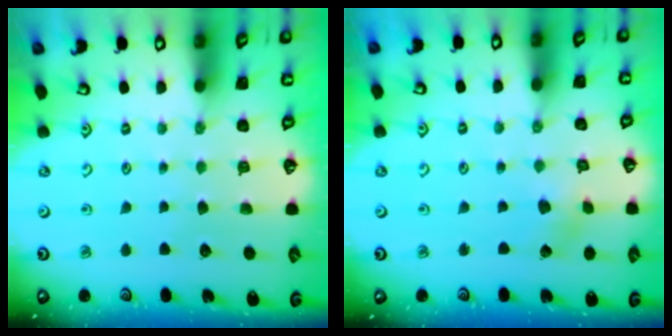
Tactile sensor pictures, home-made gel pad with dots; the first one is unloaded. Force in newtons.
{"total": 2.5, "press": 2.4, "slide": 0.7}